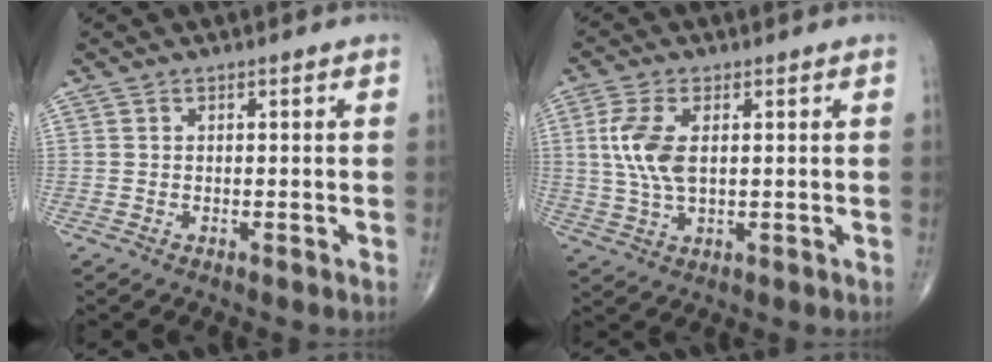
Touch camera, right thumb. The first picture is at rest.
{"total": 7.9, "force": [1.3, 3.9, 6.7], "torque": [-0.158, -0.002, 0.028]}